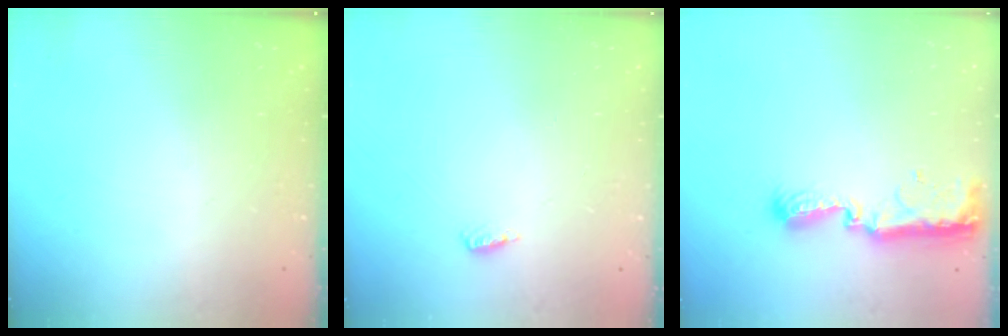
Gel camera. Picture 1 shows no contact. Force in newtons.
{"total": 4.4, "press": 4.1, "slide": 1.5}
{"total": 12.8, "press": 11.4, "slide": 5.9}